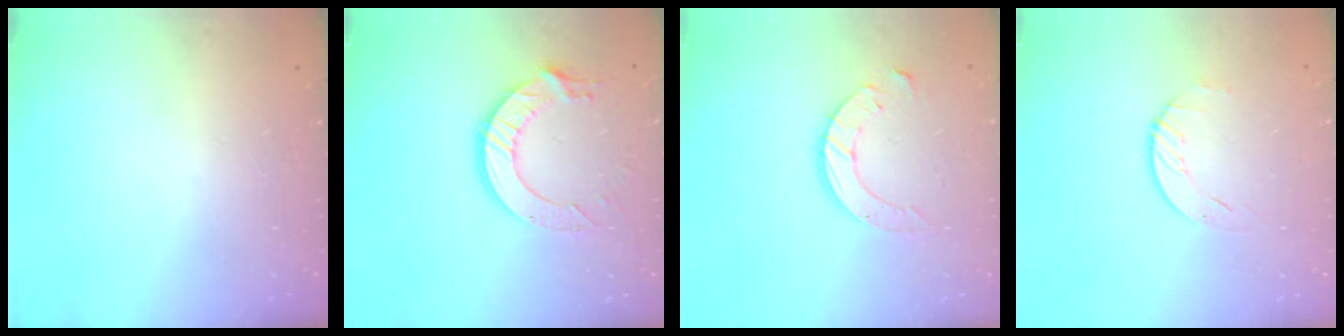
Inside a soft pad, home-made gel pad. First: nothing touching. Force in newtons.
{"total": 11.8, "press": 11.8, "slide": 1.1}
{"total": 9.7, "press": 9.6, "slide": 0.8}
{"total": 2.3, "press": 2.3, "slide": 0.3}